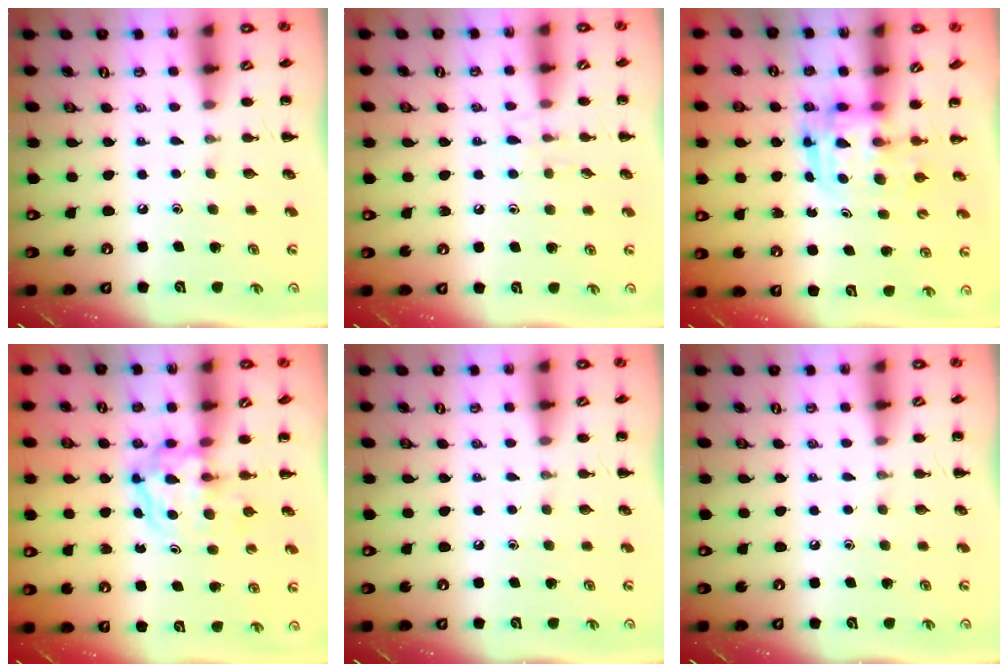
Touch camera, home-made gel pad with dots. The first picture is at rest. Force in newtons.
{"total": 6.1, "press": 5.9, "slide": 1.8}
{"total": 3.0, "press": 3.0, "slide": 0.3}
{"total": 3.9, "press": 3.9, "slide": 0.5}
{"total": 0.0}
{"total": 0.0}